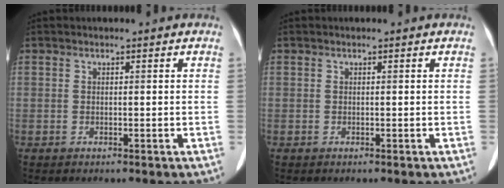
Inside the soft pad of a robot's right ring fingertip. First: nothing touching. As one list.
[{"total": 0.0}]